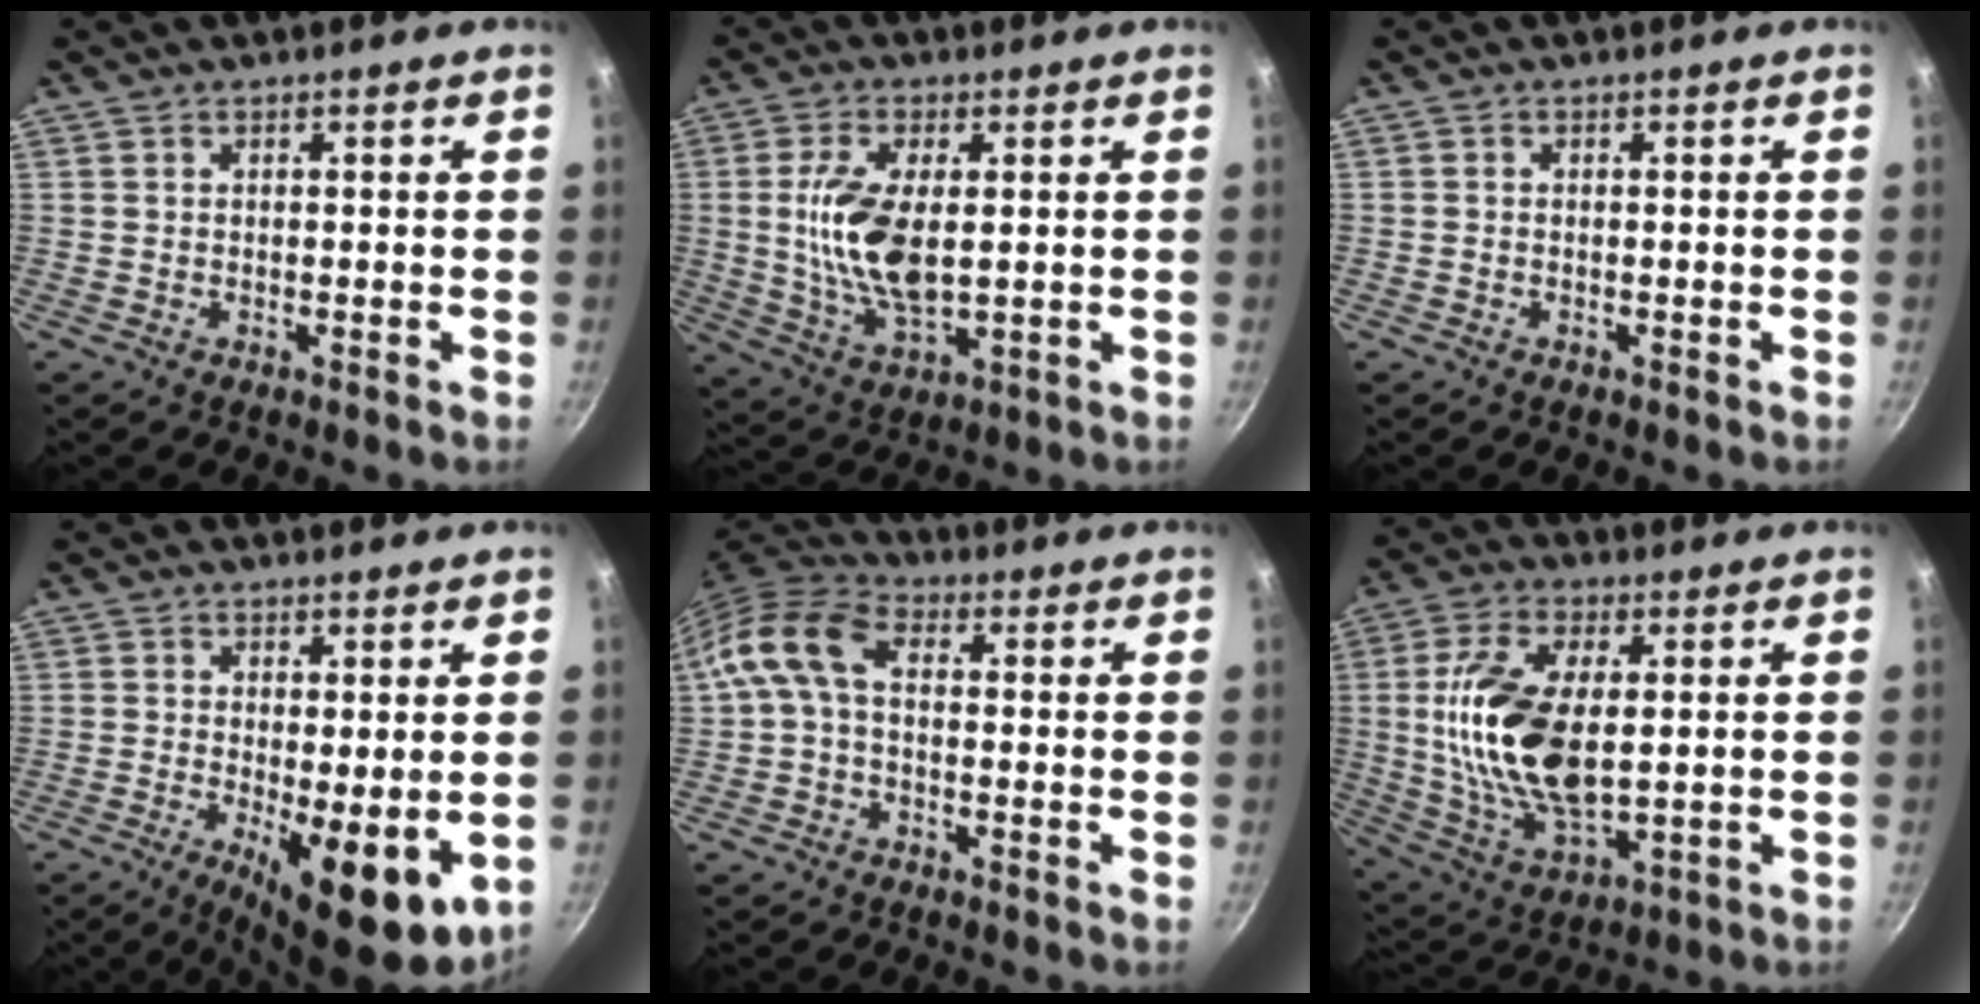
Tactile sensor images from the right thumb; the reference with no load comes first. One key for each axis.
{"total": 12.1, "fx": 0.8, "fy": 5.6, "fz": 10.7, "tx": -0.214, "ty": -0.015, "tz": 0.023}
{"total": 0.6, "fx": -0.3, "fy": 0.5, "fz": 0.0, "tx": -0.002, "ty": 0.004, "tz": -0.009}
{"total": 12.2, "fx": -3.0, "fy": 4.3, "fz": 11.0, "tx": -0.155, "ty": -0.025, "tz": -0.030}
{"total": 10.3, "fx": 0.7, "fy": 6.2, "fz": 8.2, "tx": -0.165, "ty": 0.030, "tz": 0.000}
{"total": 18.0, "fx": 1.5, "fy": 8.9, "fz": 15.5, "tx": -0.309, "ty": -0.012, "tz": 0.035}